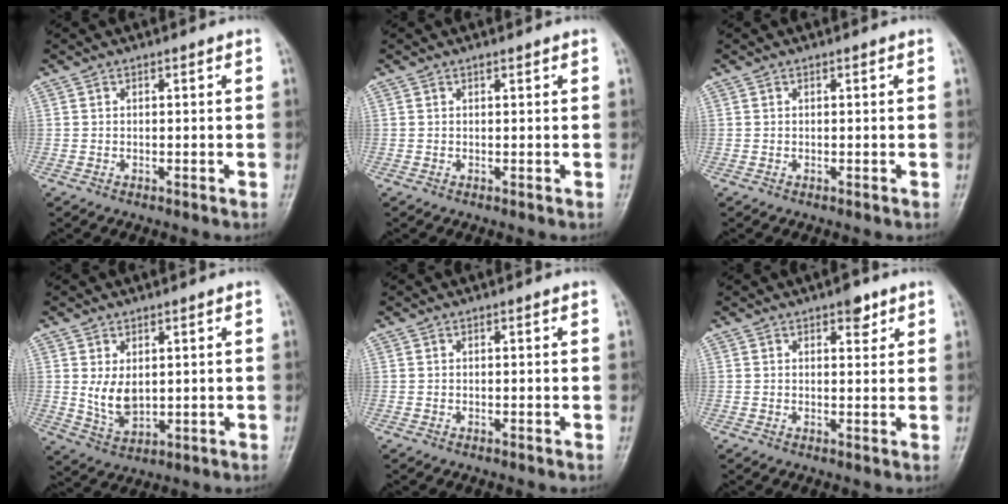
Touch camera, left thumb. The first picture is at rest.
{"total": 0.5, "force": [0.4, 0.2, 0.3], "torque": [-0.007, -0.003, 0.006]}
{"total": 0.0}
{"total": 5.9, "force": [1.1, 3.8, 4.4], "torque": [-0.067, -0.015, 0.035]}
{"total": 0.0}
{"total": 3.2, "force": [2.0, 1.6, 2.0], "torque": [-0.011, -0.008, 0.026]}